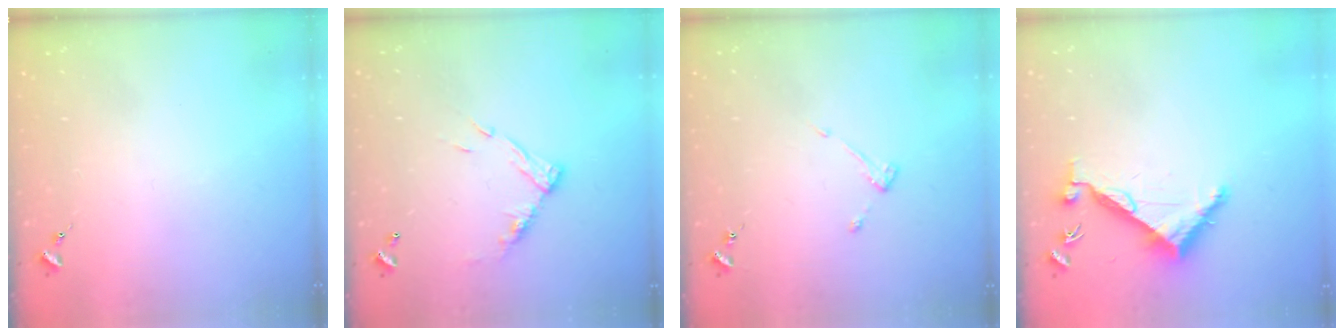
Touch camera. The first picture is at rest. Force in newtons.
{"total": 10.9, "press": 10.9, "slide": 0.8}
{"total": 2.9, "press": 2.9, "slide": 0.5}
{"total": 6.9, "press": 6.9, "slide": 0.3}